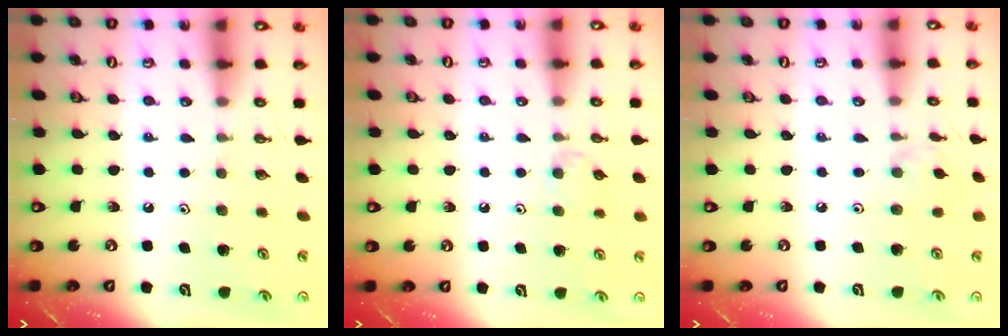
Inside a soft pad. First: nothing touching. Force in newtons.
{"total": 4.2, "press": 4.1, "slide": 0.8}
{"total": 1.6, "press": 1.5, "slide": 0.4}